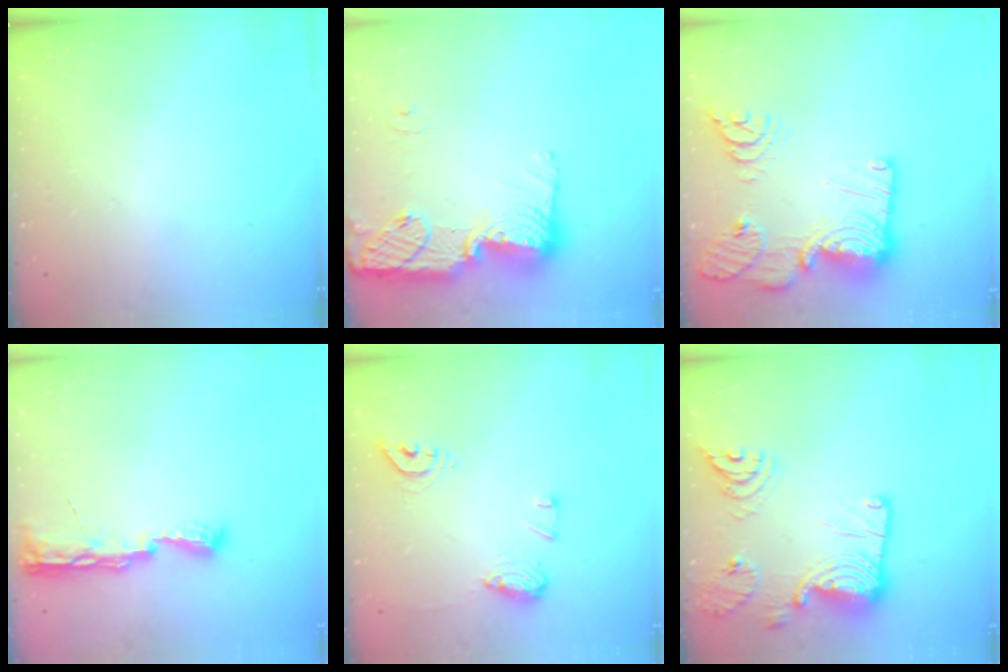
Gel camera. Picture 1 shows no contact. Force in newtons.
{"total": 16.5, "press": 16.5, "slide": 1.1}
{"total": 22.8, "press": 22.7, "slide": 2.3}
{"total": 8.5, "press": 8.5, "slide": 1.2}
{"total": 10.5, "press": 10.5, "slide": 0.7}
{"total": 19.2, "press": 19.2, "slide": 1.1}